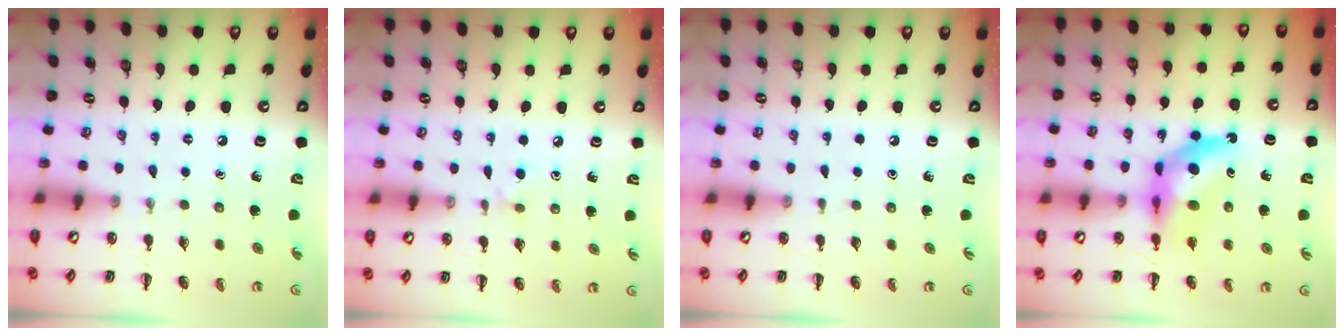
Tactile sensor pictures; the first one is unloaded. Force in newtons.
{"total": 3.9, "press": 3.5, "slide": 1.6}
{"total": 0.0}
{"total": 10.2, "press": 9.7, "slide": 3.1}